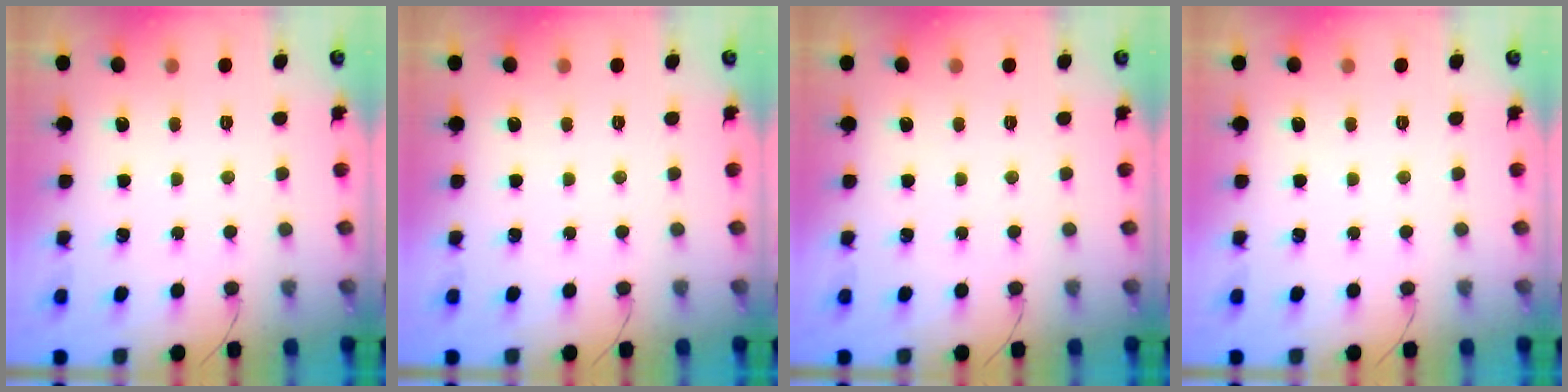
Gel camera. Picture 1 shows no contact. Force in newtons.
{"total": 0.0}
{"total": 0.0}
{"total": 0.0}